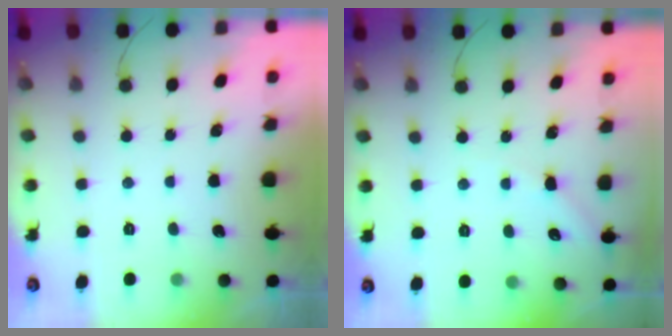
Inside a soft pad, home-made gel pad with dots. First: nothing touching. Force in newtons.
{"total": 3.8, "press": 3.7, "slide": 0.6}